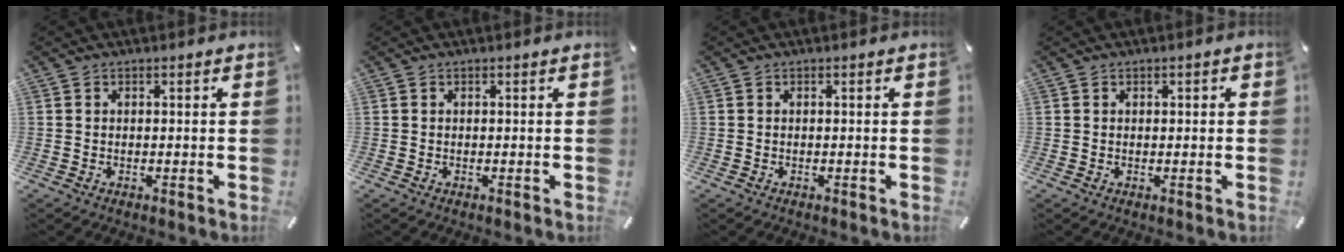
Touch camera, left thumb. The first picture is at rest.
{"total": 0.0}
{"total": 0.0}
{"total": 0.7, "force": [0.0, 0.4, 0.6], "torque": [-0.010, 0.003, -0.001]}